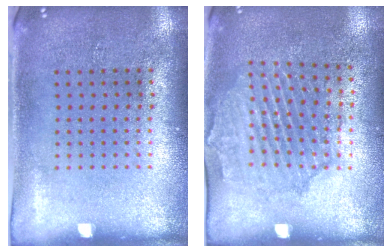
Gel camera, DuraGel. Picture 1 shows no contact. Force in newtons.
{"total": 1.6, "press": 1.6, "slide": 0.3}